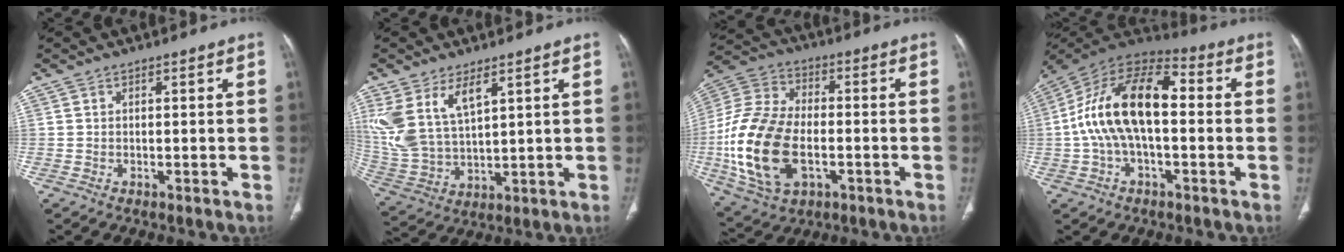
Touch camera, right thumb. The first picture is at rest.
{"total": 12.6, "force": [6.4, 6.2, 9.0], "torque": [-0.191, -0.021, 0.145]}
{"total": 21.1, "force": [-4.0, 12.8, 16.3], "torque": [-0.336, 0.010, -0.067]}
{"total": 18.0, "force": [0.0, 9.3, 15.4], "torque": [-0.282, 0.047, -0.010]}